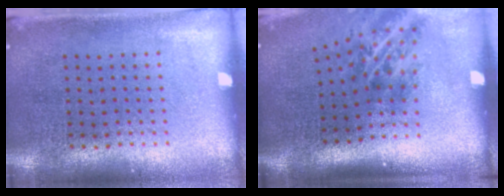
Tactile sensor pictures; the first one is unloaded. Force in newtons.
{"total": 2.0, "press": 1.2, "slide": 1.6}